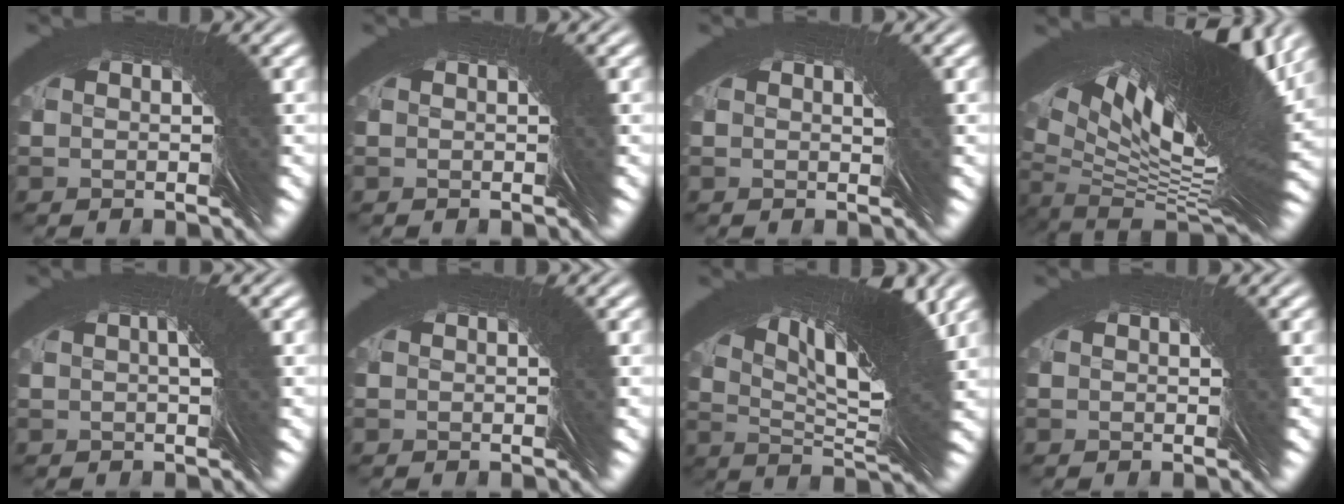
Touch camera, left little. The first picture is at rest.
{"total": 0.0}
{"total": 2.3, "force": [-0.1, -1.6, -1.7], "torque": [0.031, 0.010, -0.001]}
{"total": 13.3, "force": [3.1, 2.6, 12.6], "torque": [-0.171, 0.028, 0.052]}
{"total": 2.1, "force": [-0.4, -1.8, -0.9], "torque": [0.013, 0.009, -0.004]}
{"total": 0.0}
{"total": 7.5, "force": [3.7, -2.5, 6.0], "torque": [-0.040, 0.068, 0.039]}
{"total": 0.5, "force": [0.0, -0.2, -0.5], "torque": [0.009, 0.004, 0.000]}